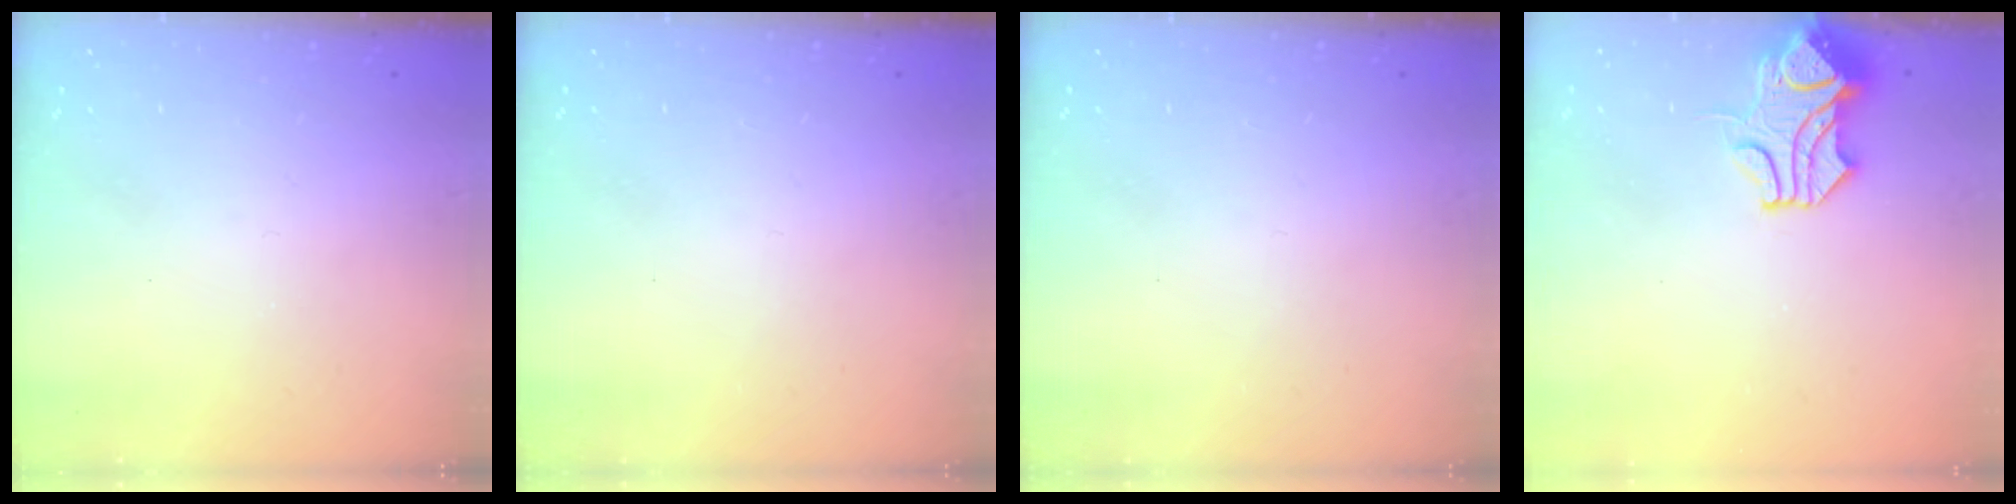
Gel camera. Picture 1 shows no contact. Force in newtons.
{"total": 0.0}
{"total": 0.0}
{"total": 1.6, "press": 0.9, "slide": 1.3}